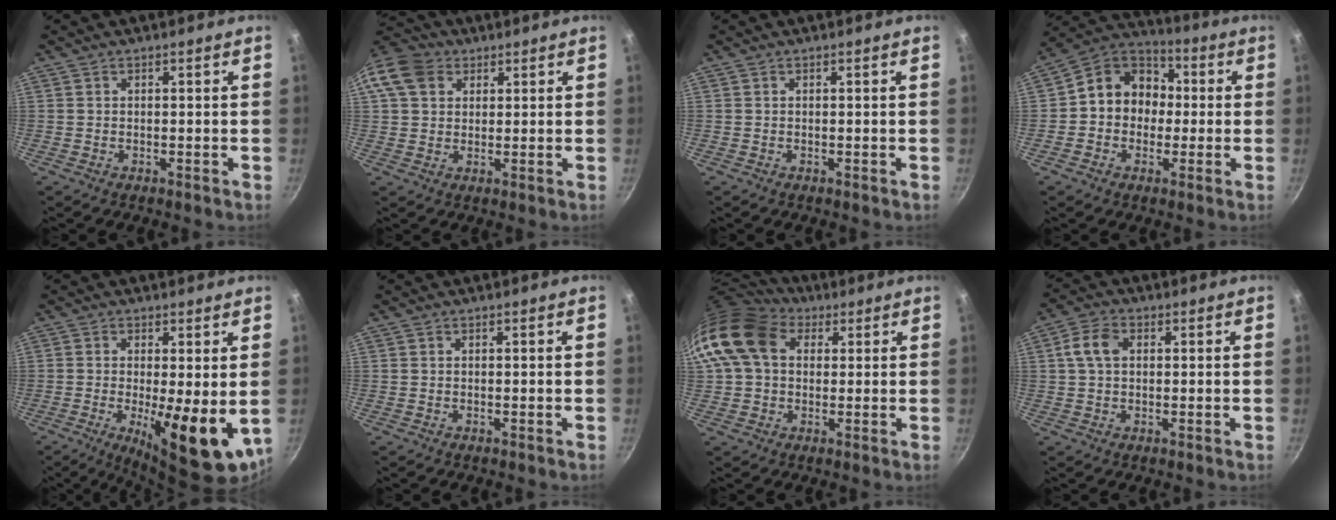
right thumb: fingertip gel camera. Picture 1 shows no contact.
{"total": 10.8, "force": [3.7, 8.5, 5.5], "torque": [-0.096, 0.014, 0.055]}
{"total": 0.0}
{"total": 12.1, "force": [0.0, 10.3, 6.3], "torque": [-0.053, 0.035, -0.023]}
{"total": 12.8, "force": [-1.2, 4.0, 12.1], "torque": [-0.167, -0.021, -0.011]}
{"total": 0.0}
{"total": 14.3, "force": [3.8, 10.8, 8.6], "torque": [-0.153, 0.023, 0.053]}
{"total": 5.6, "force": [1.1, 3.7, 4.1], "torque": [-0.081, 0.014, 0.014]}